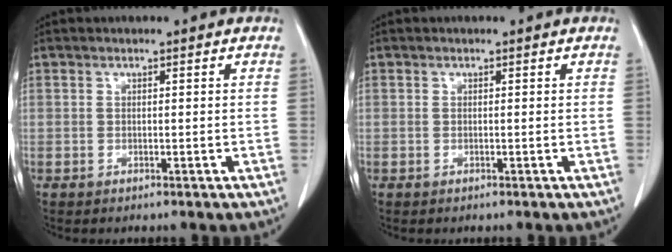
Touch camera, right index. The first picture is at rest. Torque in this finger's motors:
{"motor_torque": [0.15, -0.09, 0.02, 0.01]}